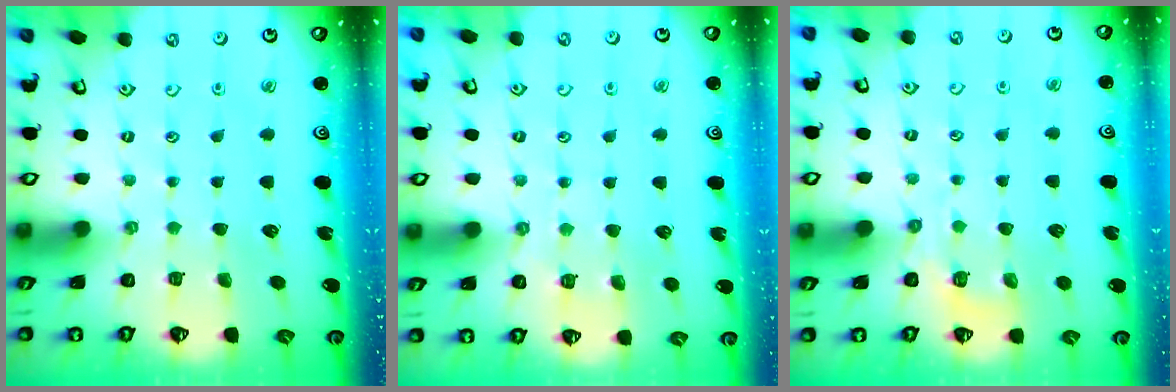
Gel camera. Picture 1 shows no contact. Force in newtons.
{"total": 4.2, "press": 4.2, "slide": 0.6}
{"total": 4.4, "press": 4.1, "slide": 1.7}